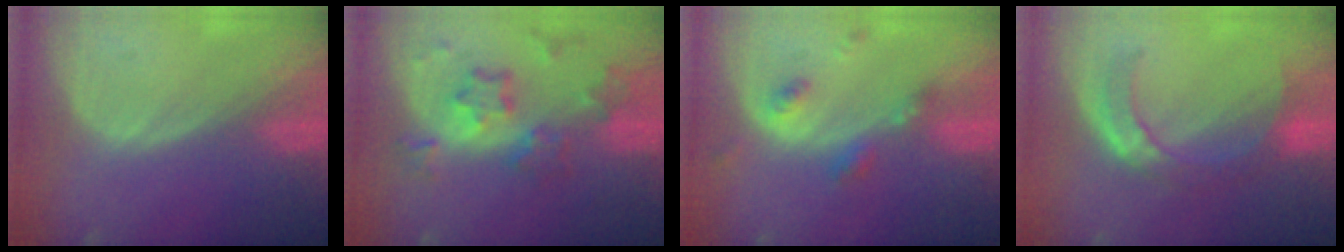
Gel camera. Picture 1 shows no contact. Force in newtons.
{"total": 8.6, "press": 7.6, "slide": 4.1}
{"total": 4.6, "press": 4.1, "slide": 2.0}
{"total": 6.7, "press": 6.4, "slide": 1.9}